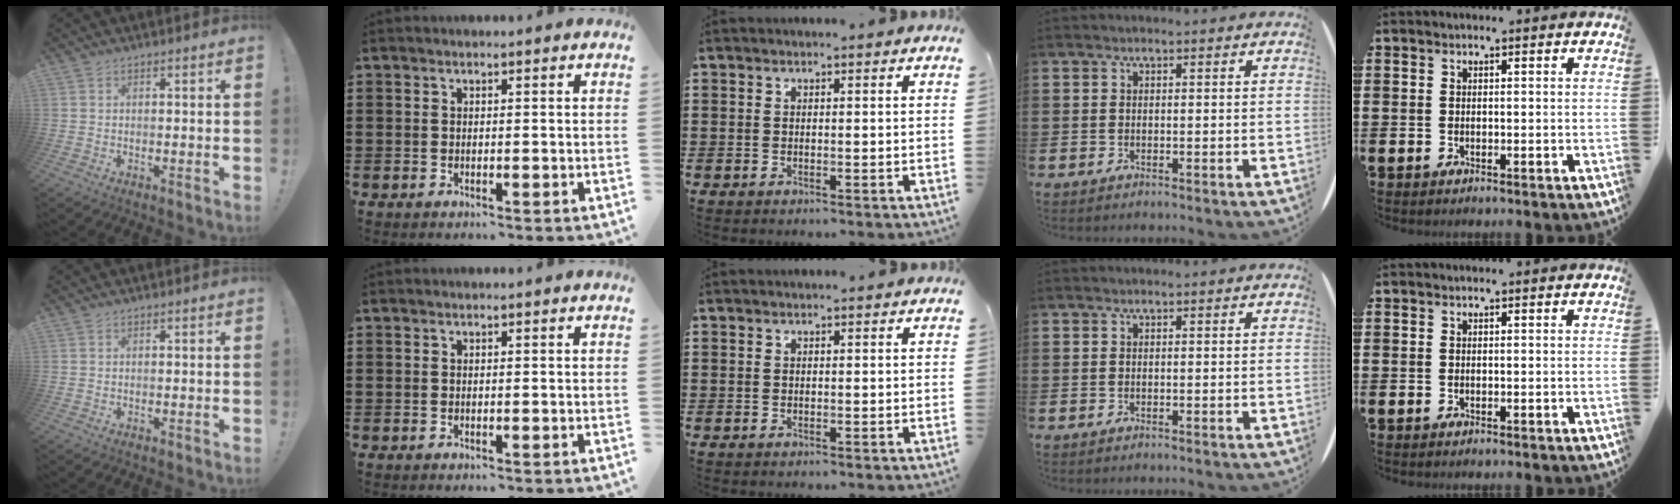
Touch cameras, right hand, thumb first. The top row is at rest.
{}